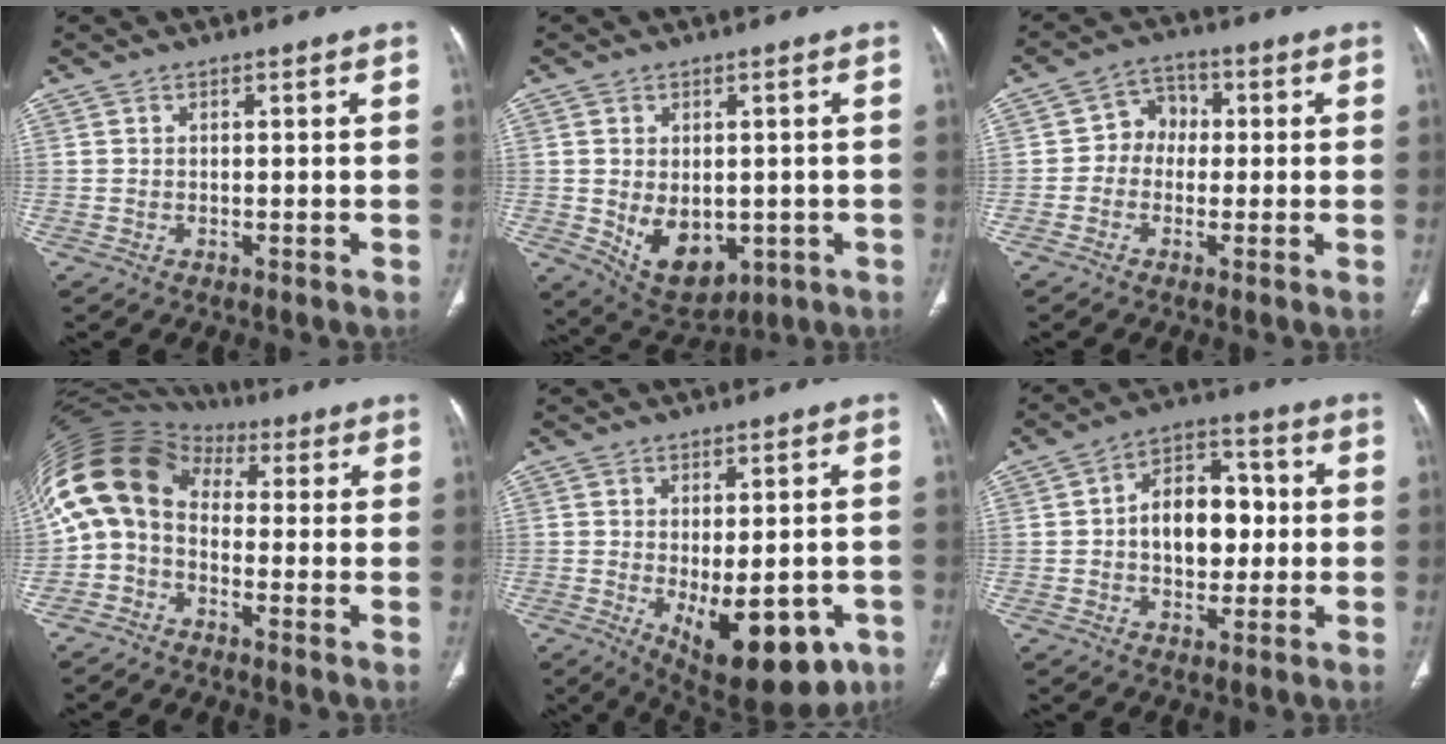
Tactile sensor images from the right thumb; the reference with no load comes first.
{"total": 10.2, "force": [-1.7, 6.9, 7.3], "torque": [-0.091, -0.008, -0.003]}
{"total": 5.6, "force": [-0.4, 4.8, 2.7], "torque": [-0.015, 0.021, -0.021]}
{"total": 14.4, "force": [0.3, 10.6, 9.7], "torque": [-0.190, 0.064, -0.009]}
{"total": 16.2, "force": [-5.7, 7.7, 13.0], "torque": [-0.143, -0.002, -0.055]}
{"total": 12.1, "force": [0.1, 8.2, 8.9], "torque": [-0.097, 0.026, -0.003]}